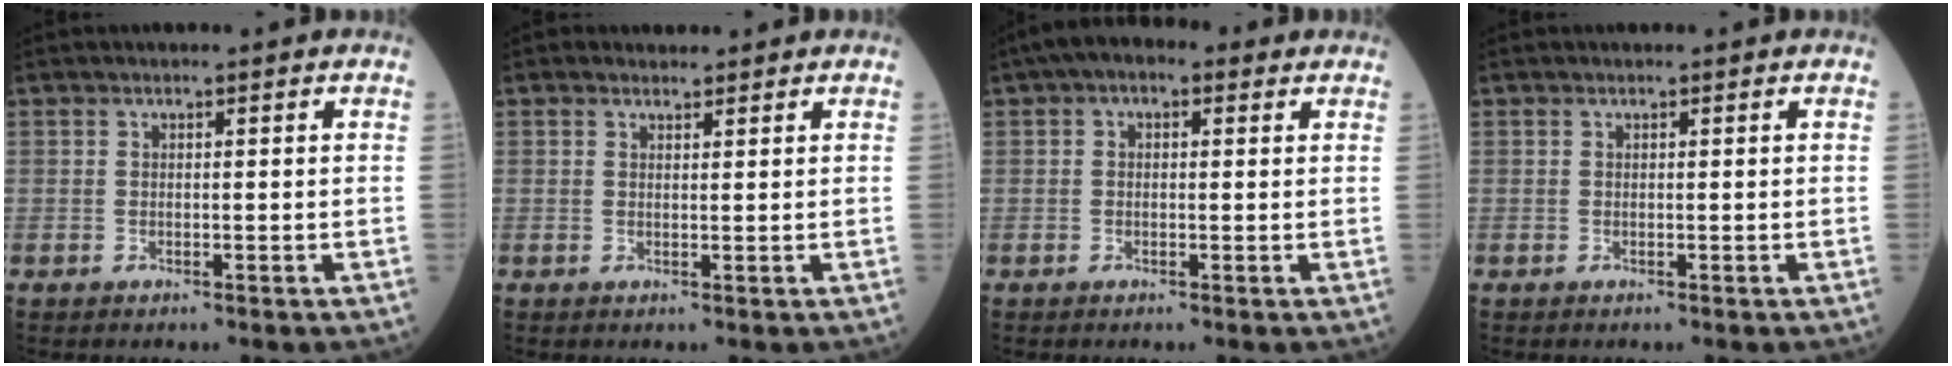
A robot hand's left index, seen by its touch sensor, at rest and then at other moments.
{"total": 1.2, "force": [1.1, 0.6, 0.1], "torque": [-0.008, 0.005, 0.015]}
{"total": 4.7, "force": [2.3, 2.6, 3.2], "torque": [-0.052, 0.033, 0.028]}
{"total": 0.0}